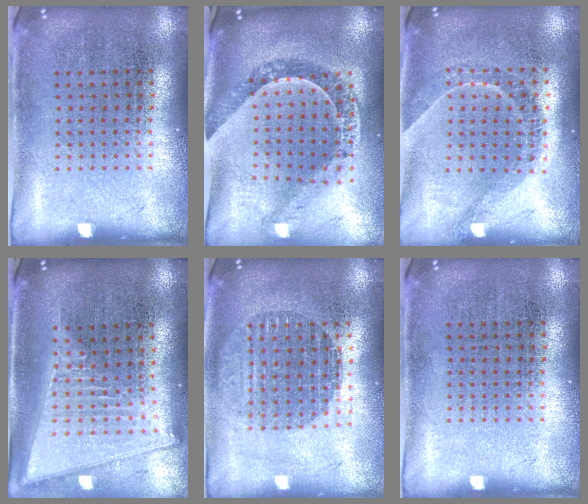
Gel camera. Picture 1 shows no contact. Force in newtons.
{"total": 1.2, "press": 1.2, "slide": 0.4}
{"total": 1.3, "press": 1.1, "slide": 0.6}
{"total": 2.2, "press": 1.9, "slide": 1.2}
{"total": 1.7, "press": 1.5, "slide": 0.8}
{"total": 0.0}